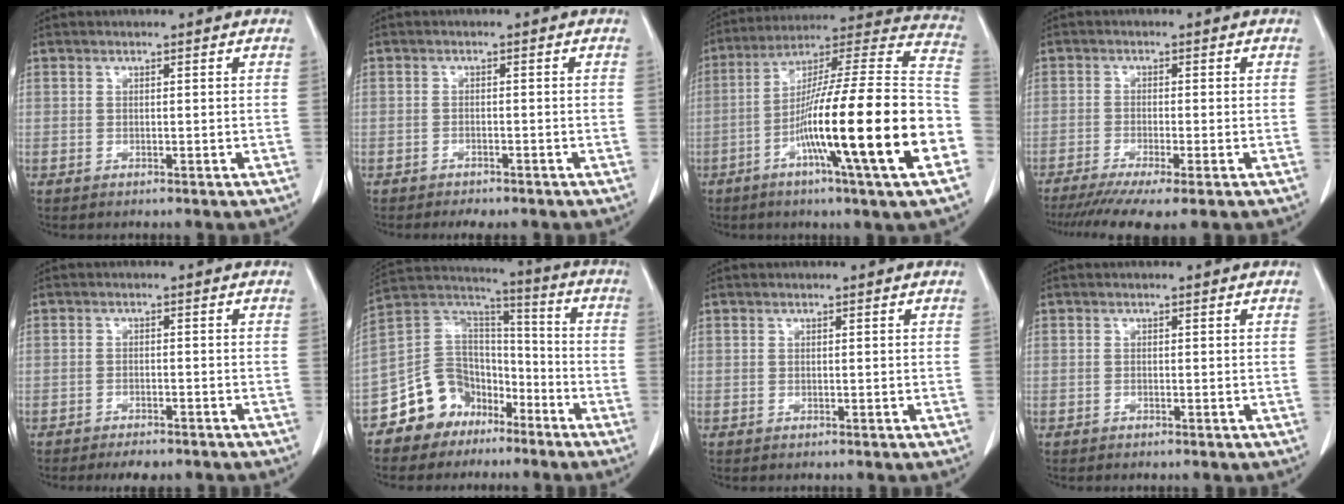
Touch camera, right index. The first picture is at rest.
{"total": 3.2, "force": [-2.6, 1.2, 1.4], "torque": [-0.018, -0.003, -0.031]}
{"total": 26.0, "force": [-8.1, 0.1, 24.7], "torque": [-0.339, -0.012, -0.144]}
{"total": 9.4, "force": [-6.9, 0.6, 6.4], "torque": [-0.100, -0.017, -0.109]}
{"total": 4.8, "force": [-4.0, 1.6, 2.2], "torque": [-0.025, -0.004, -0.053]}
{"total": 11.7, "force": [-7.3, 8.7, 2.8], "torque": [-0.058, 0.071, -0.129]}
{"total": 0.0}
{"total": 0.0}